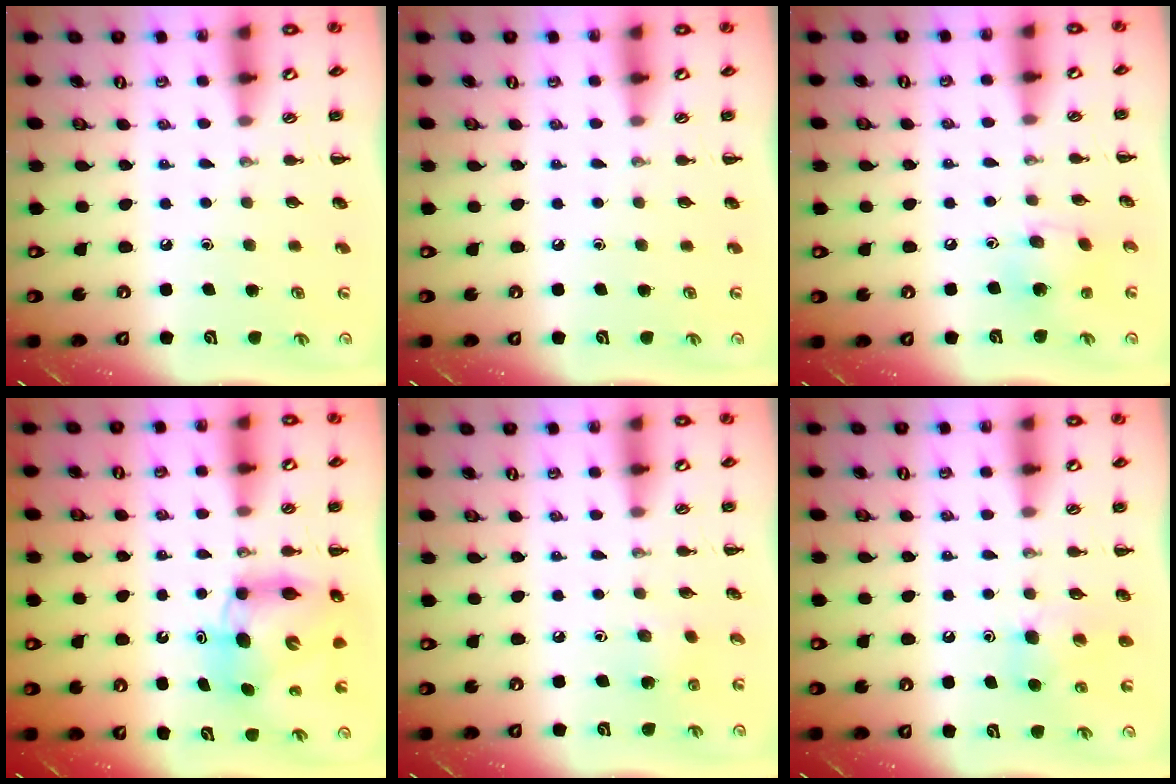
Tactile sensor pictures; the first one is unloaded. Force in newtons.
{"total": 0.0}
{"total": 6.4, "press": 6.2, "slide": 1.7}
{"total": 8.9, "press": 8.6, "slide": 2.4}
{"total": 3.7, "press": 3.5, "slide": 1.0}
{"total": 6.2, "press": 6.1, "slide": 1.5}